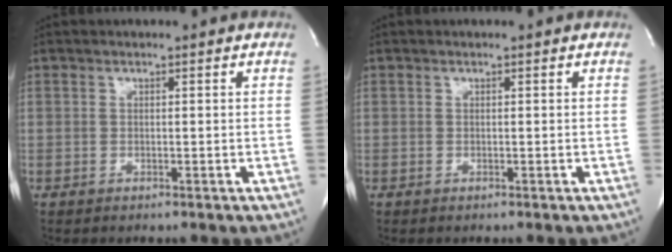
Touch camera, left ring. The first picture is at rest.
{"total": 0.0}